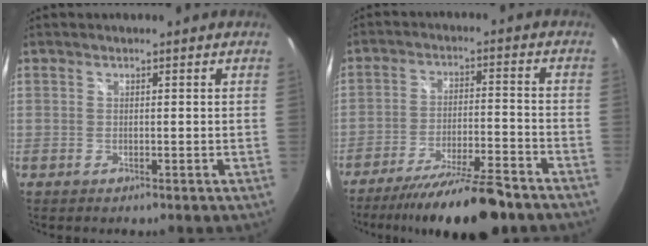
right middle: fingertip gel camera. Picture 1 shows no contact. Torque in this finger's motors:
{"motor_torque": [1.07, -1.07, 0.24, 0.09]}